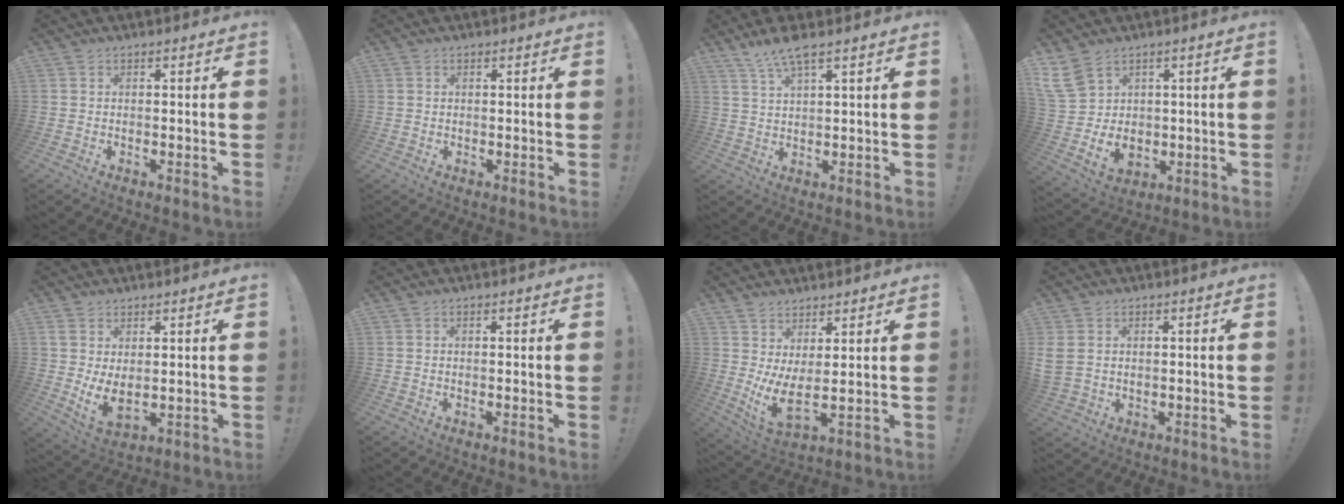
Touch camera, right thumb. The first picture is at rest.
{"total": 1.5, "force": [0.4, 1.4, -0.1], "torque": [0.013, -0.009, 0.005]}
{"total": 6.2, "force": [4.7, 1.0, 4.0], "torque": [-0.079, -0.020, 0.084]}
{"total": 10.6, "force": [4.4, 8.1, 5.2], "torque": [-0.114, -0.036, 0.092]}
{"total": 6.3, "force": [1.9, 3.2, 5.1], "torque": [-0.080, -0.025, 0.042]}
{"total": 0.0}
{"total": 6.6, "force": [2.5, 0.9, 6.0], "torque": [-0.102, -0.044, 0.044]}
{"total": 3.6, "force": [1.2, 2.9, 1.8], "torque": [-0.035, 0.001, 0.022]}